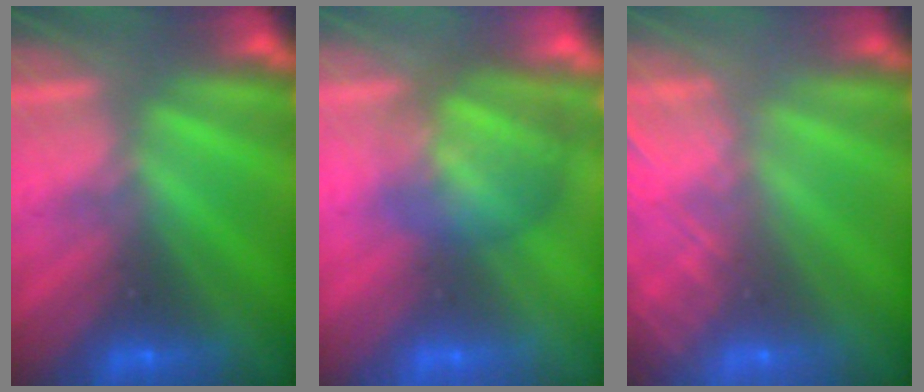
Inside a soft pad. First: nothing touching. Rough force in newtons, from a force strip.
{"total": 2.9}
{"total": 6.1}